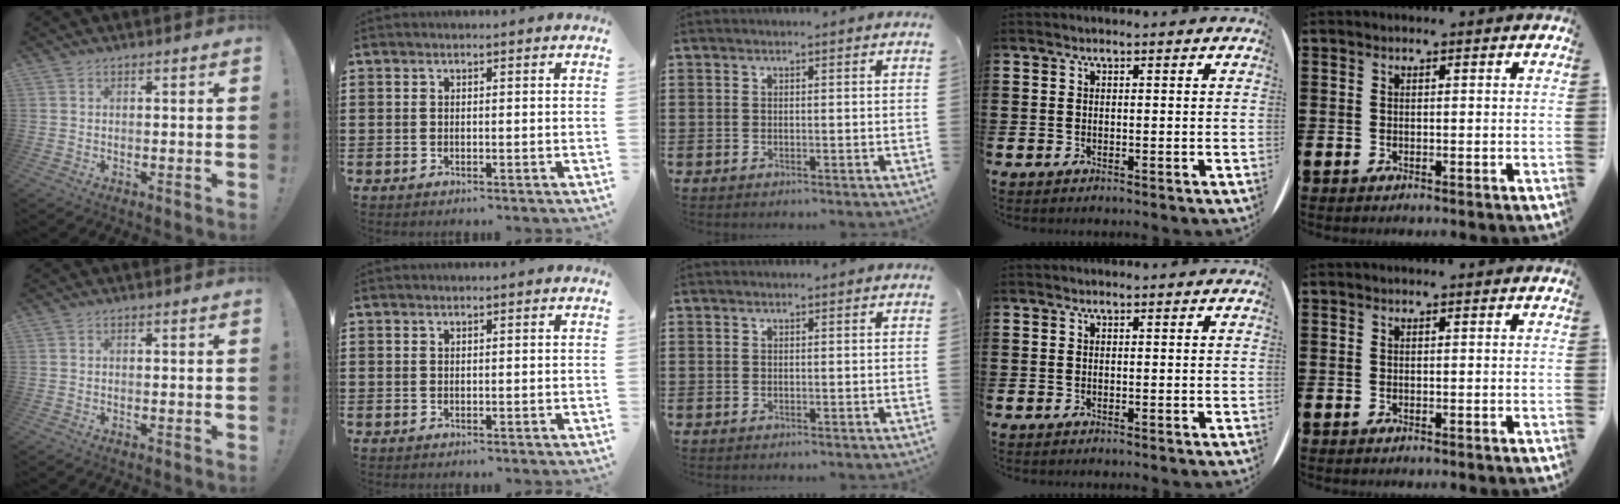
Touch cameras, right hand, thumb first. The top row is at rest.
{}